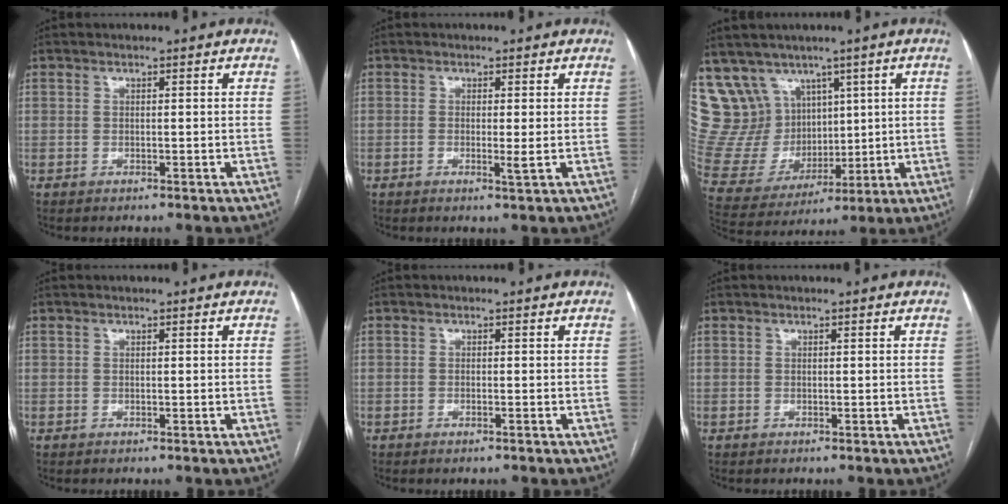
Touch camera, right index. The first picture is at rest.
{"total": 1.5, "force": [-0.1, 0.0, 1.5], "torque": [-0.026, -0.003, 0.000]}
{"total": 14.9, "force": [8.8, 11.4, 3.9], "torque": [-0.102, 0.062, 0.205]}
{"total": 0.0}
{"total": 0.7, "force": [-0.5, 0.0, 0.4], "torque": [-0.011, -0.002, -0.007]}
{"total": 0.0}